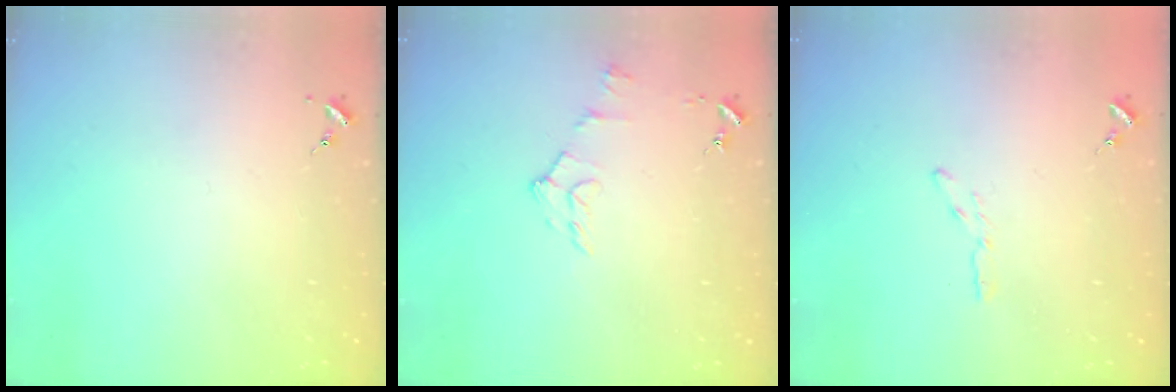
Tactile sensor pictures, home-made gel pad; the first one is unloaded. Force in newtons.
{"total": 7.8, "press": 7.8, "slide": 0.9}
{"total": 3.3, "press": 3.3, "slide": 0.2}